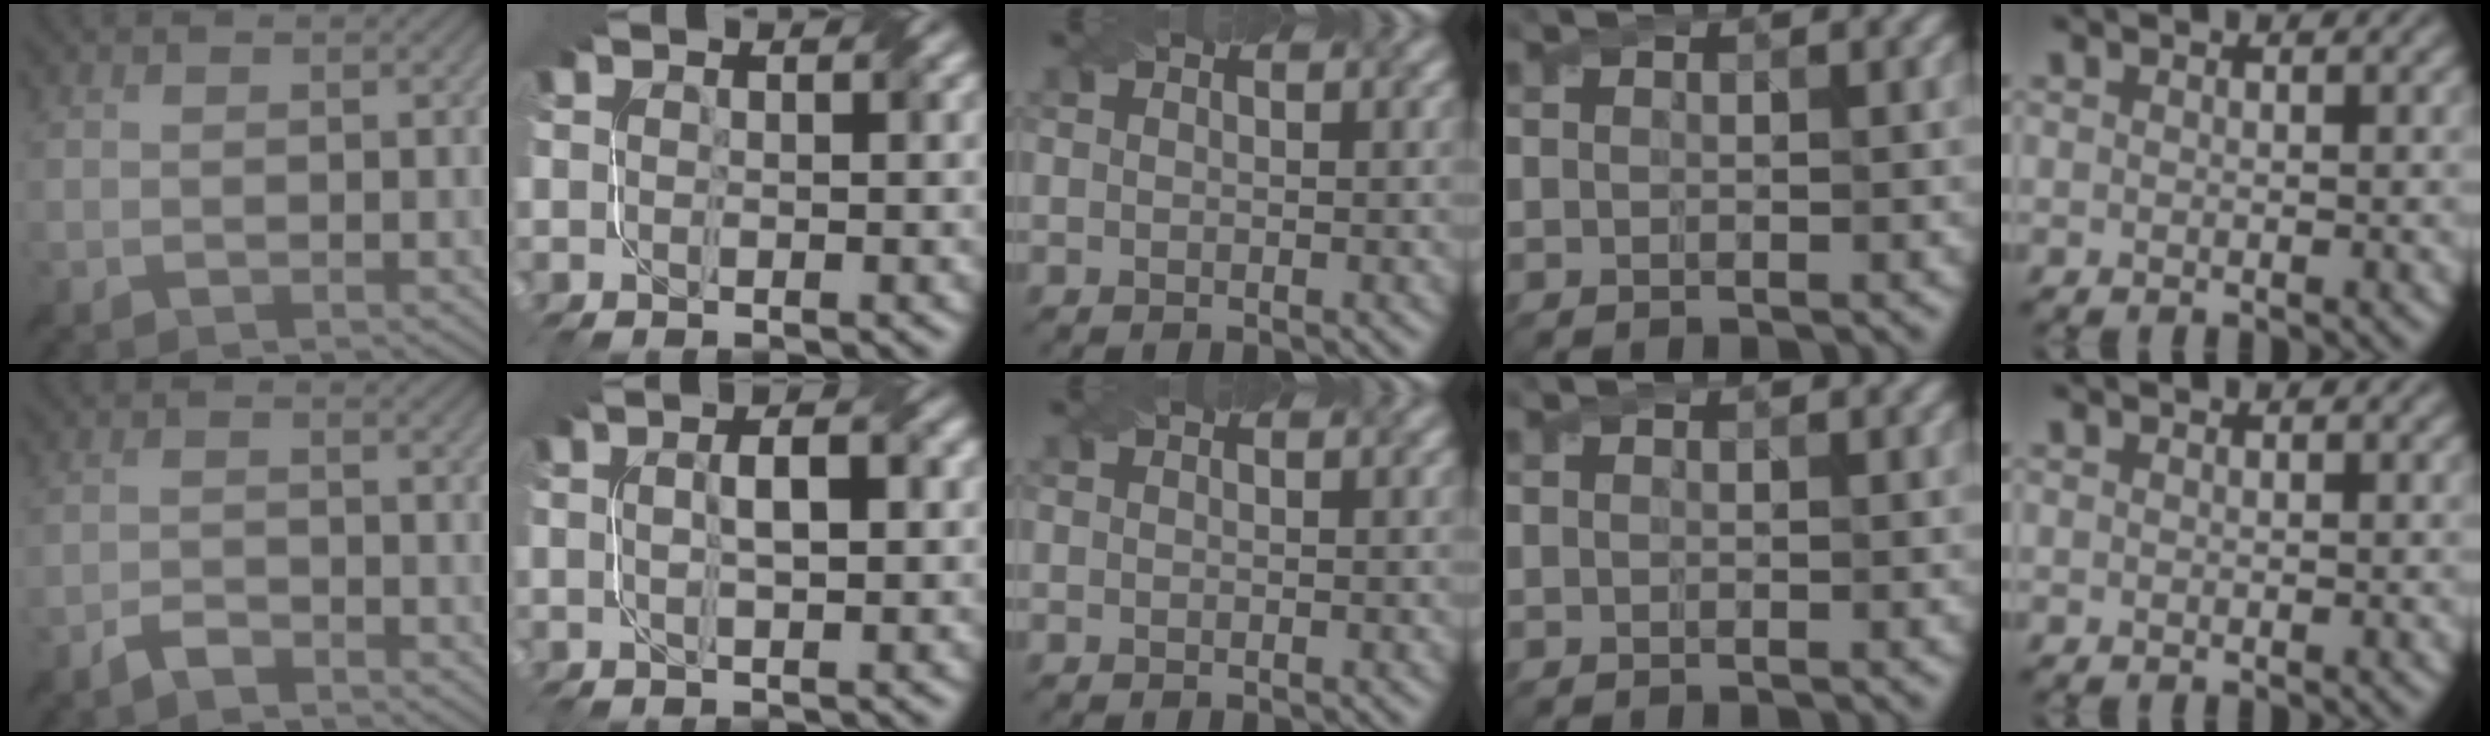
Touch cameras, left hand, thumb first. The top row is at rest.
{"thumb": {"total": 2.4, "force": [-2.0, 0.8, 1.0], "torque": [-0.018, 0.003, -0.045]}, "index": {"total": 2.4, "force": [0.3, 0.1, 2.4], "torque": [-0.046, 0.010, 0.007]}}